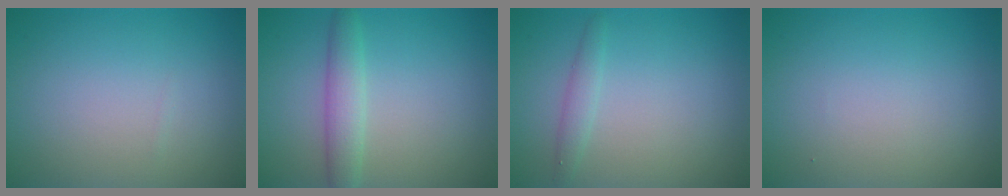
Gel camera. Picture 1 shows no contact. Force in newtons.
{"total": 2.7, "press": 2.7, "slide": 0.1}
{"total": 1.3, "press": 1.3, "slide": 0.1}
{"total": 0.0}